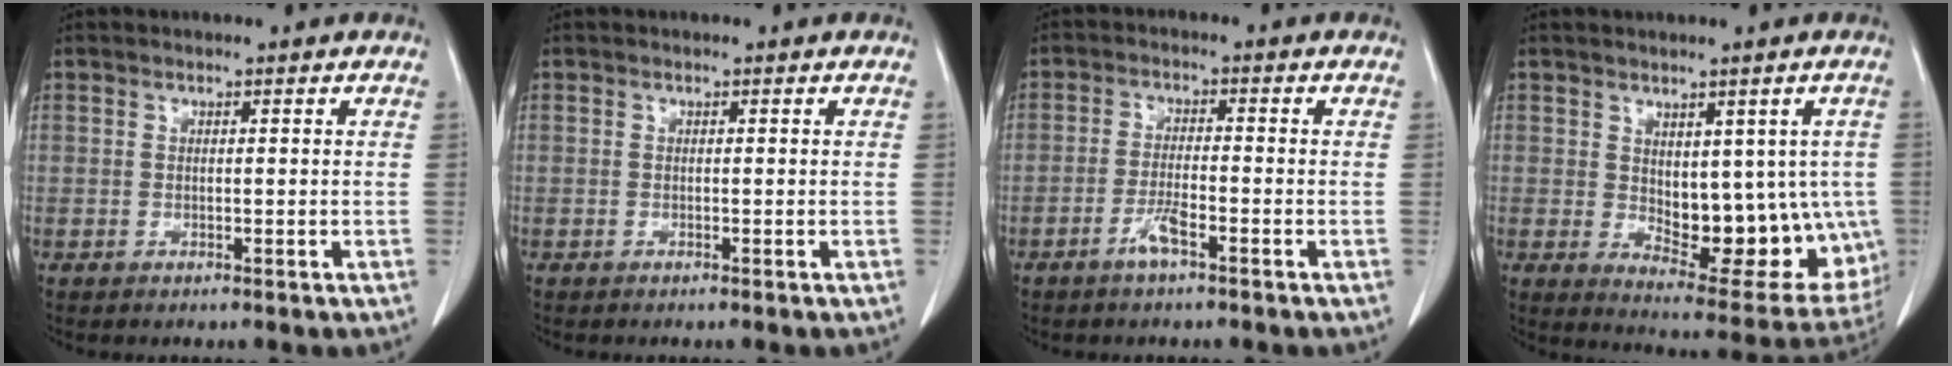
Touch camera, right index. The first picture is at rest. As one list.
[{"total": 0.0}, {"total": 3.5, "force": [-2.1, 0.3, 2.8], "torque": [-0.057, -0.001, -0.040]}, {"total": 14.7, "force": [-0.8, 7.3, 12.8], "torque": [-0.146, -0.005, 0.014]}]